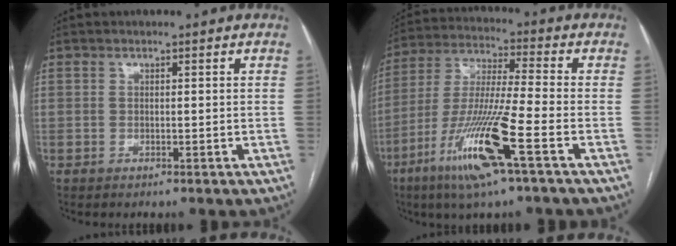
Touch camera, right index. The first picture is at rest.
{"total": 15.0, "force": [-7.1, -0.1, 13.2], "torque": [-0.276, -0.026, -0.134]}